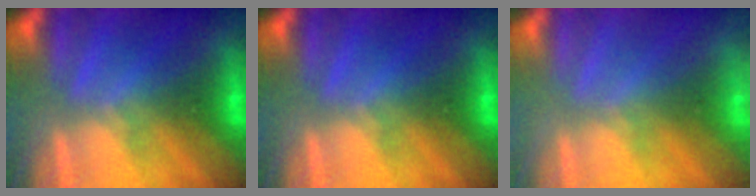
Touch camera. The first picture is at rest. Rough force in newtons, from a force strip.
{"total": 0.0}
{"total": 2.3}